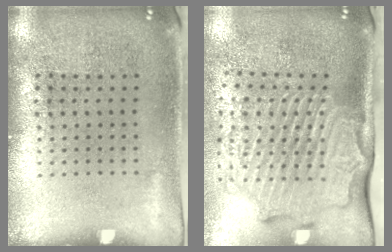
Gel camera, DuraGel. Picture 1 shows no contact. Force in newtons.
{"total": 2.9, "press": 2.3, "slide": 1.8}